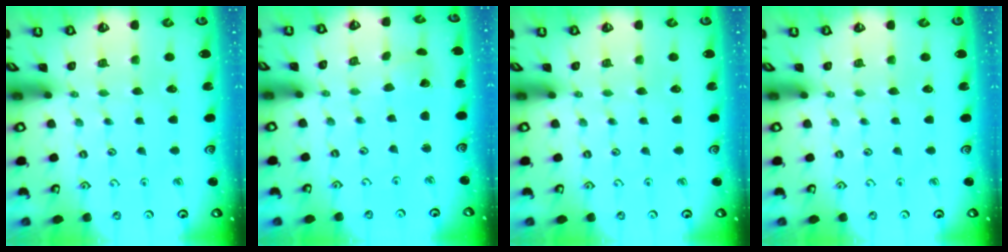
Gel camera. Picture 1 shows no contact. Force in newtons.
{"total": 1.7, "press": 1.7, "slide": 0.2}
{"total": 0.0}
{"total": 0.0}